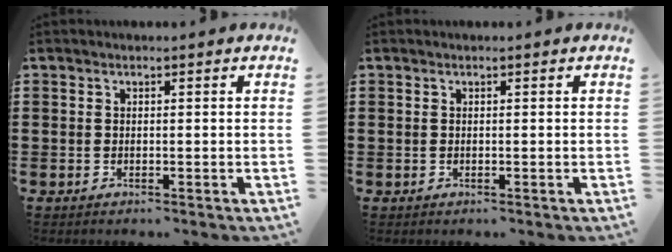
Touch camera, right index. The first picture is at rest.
{"total": 0.0}